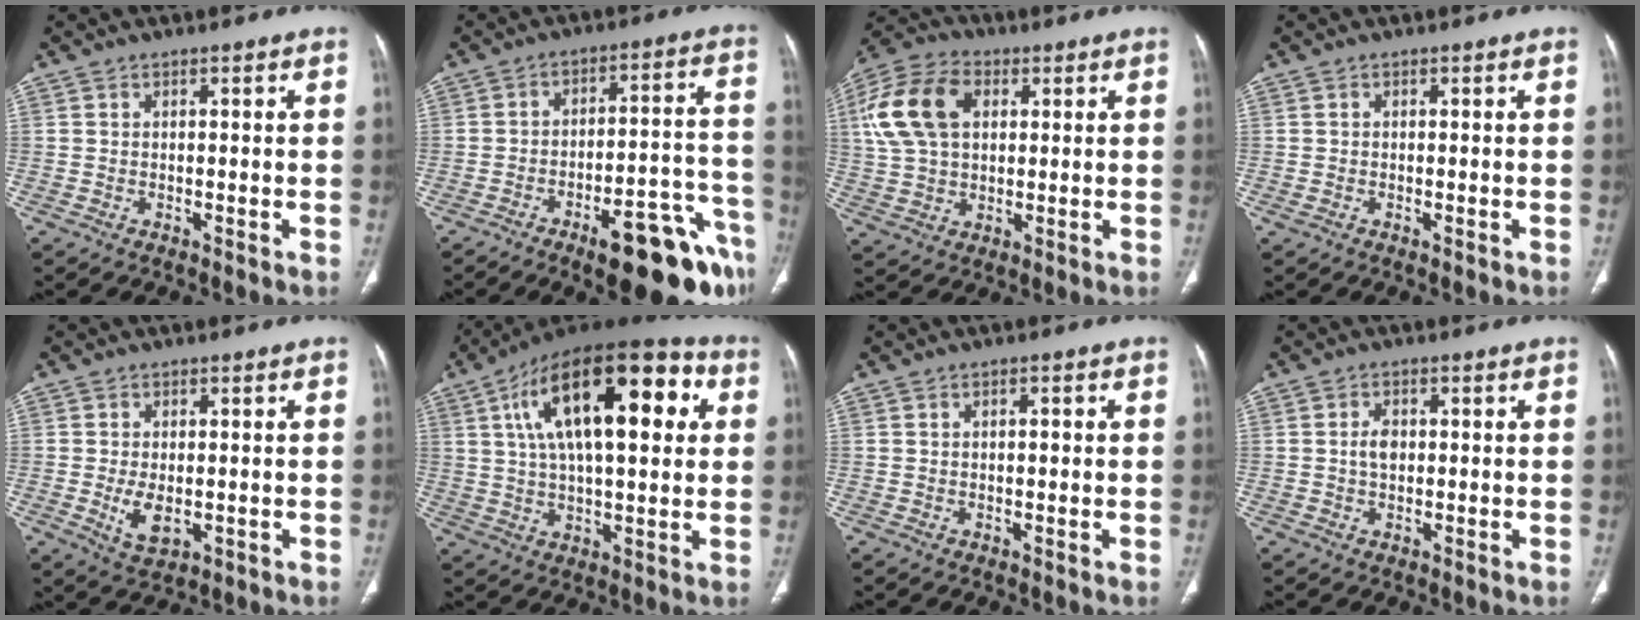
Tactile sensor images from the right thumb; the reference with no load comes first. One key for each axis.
{"total": 18.4, "fx": -11.3, "fy": 5.0, "fz": 13.7, "tx": -0.115, "ty": 0.080, "tz": -0.156}
{"total": 14.6, "fx": 3.8, "fy": 9.7, "fz": 10.3, "tx": -0.199, "ty": 0.017, "tz": 0.068}
{"total": 0.9, "fx": -0.3, "fy": 0.5, "fz": 0.7, "tx": -0.015, "ty": 0.001, "tz": -0.002}
{"total": 5.1, "fx": -0.9, "fy": 2.9, "fz": 4.1, "tx": -0.073, "ty": -0.009, "tz": -0.007}
{"total": 25.4, "fx": 7.5, "fy": 10.8, "fz": 21.8, "tx": -0.336, "ty": 0.021, "tz": 0.110}
{"total": 1.3, "fx": 0.1, "fy": 0.6, "fz": 1.1, "tx": -0.016, "ty": 0.003, "tz": 0.001}
{"total": 2.8, "fx": 0.1, "fy": 1.8, "fz": 2.1, "tx": -0.036, "ty": 0.003, "tz": 0.001}